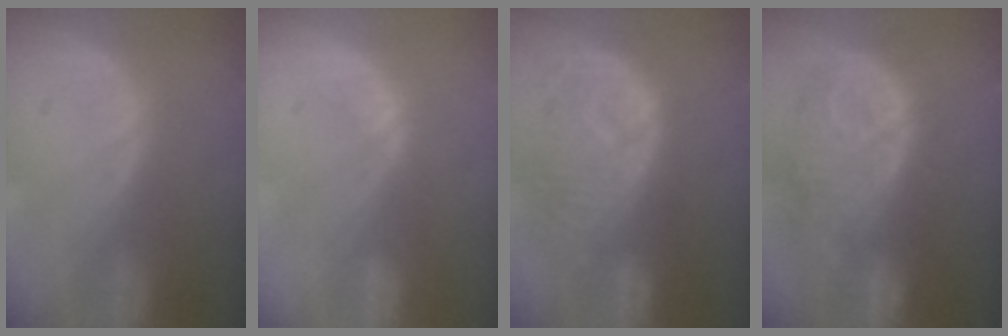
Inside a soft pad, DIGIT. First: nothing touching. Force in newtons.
{"total": 2.3, "press": 2.2, "slide": 0.7}
{"total": 11.3, "press": 9.9, "slide": 5.5}
{"total": 13.1, "press": 11.5, "slide": 6.4}